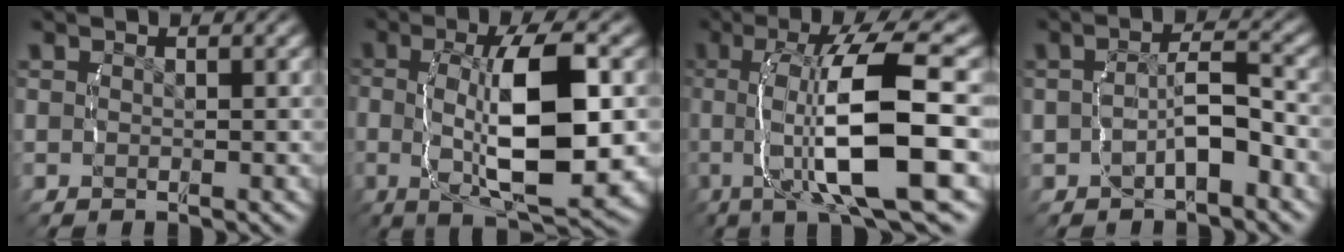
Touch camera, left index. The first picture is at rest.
{"total": 10.9, "force": [-0.5, 4.4, 10.0], "torque": [-0.173, -0.009, 0.005]}
{"total": 10.5, "force": [-0.7, 3.5, 9.9], "torque": [-0.169, 0.007, -0.001]}
{"total": 3.7, "force": [-1.9, 1.6, 2.7], "torque": [-0.054, 0.001, -0.027]}